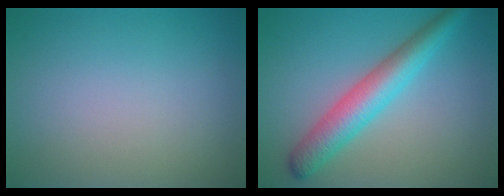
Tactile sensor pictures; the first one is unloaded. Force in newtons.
{"total": 5.0, "press": 5.0, "slide": 0.1}